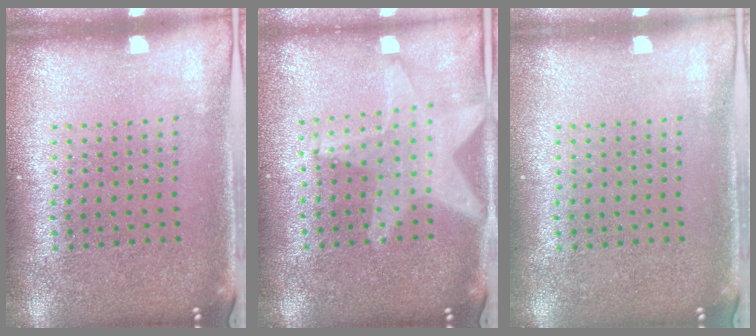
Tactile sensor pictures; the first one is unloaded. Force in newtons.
{"total": 2.0, "press": 1.7, "slide": 1.0}
{"total": 0.0}